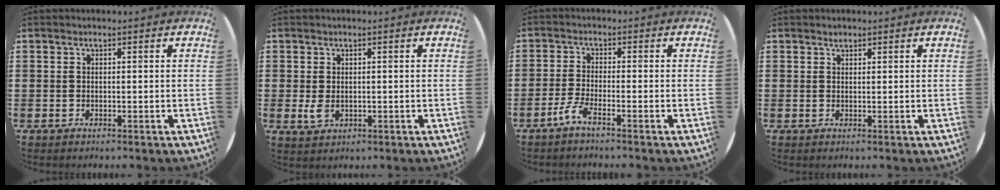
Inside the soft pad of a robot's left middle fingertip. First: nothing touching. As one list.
[{"total": 1.7, "force": [0.0, 1.0, 1.4], "torque": [-0.028, 0.003, 0.000]}, {"total": 2.6, "force": [-1.8, -0.2, 1.8], "torque": [-0.046, -0.006, -0.039]}, {"total": 0.7, "force": [0.6, 0.3, 0.1], "torque": [0.005, -0.001, 0.010]}]